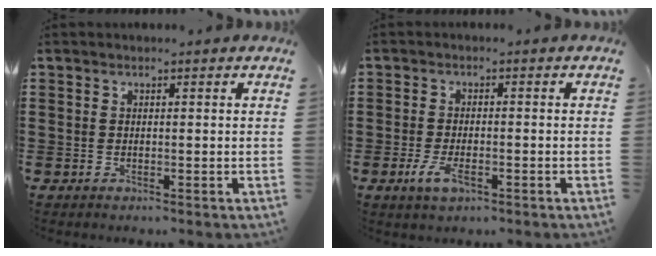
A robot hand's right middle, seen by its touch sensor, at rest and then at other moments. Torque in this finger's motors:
{"motor_torque": [-0.16, 0.11, 0.07, 0.07]}